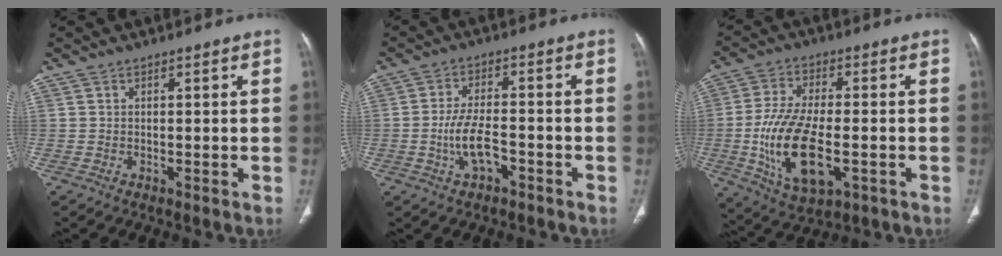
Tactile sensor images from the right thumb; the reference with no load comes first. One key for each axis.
{"total": 6.5, "fx": -2.5, "fy": 3.0, "fz": 5.2, "tx": -0.101, "ty": 0.022, "tz": -0.046}
{"total": 16.0, "fx": -3.4, "fy": 7.6, "fz": 13.6, "tx": -0.260, "ty": 0.000, "tz": -0.050}